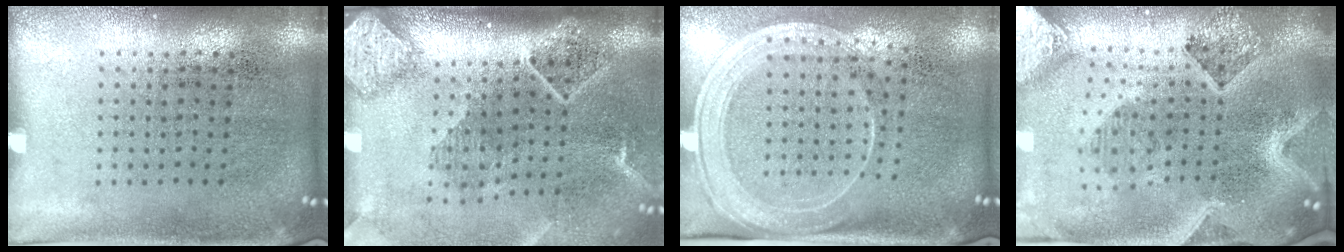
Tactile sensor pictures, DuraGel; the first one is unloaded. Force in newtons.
{"total": 2.7, "press": 2.0, "slide": 1.8}
{"total": 2.0, "press": 1.7, "slide": 1.1}
{"total": 3.9, "press": 3.1, "slide": 2.4}